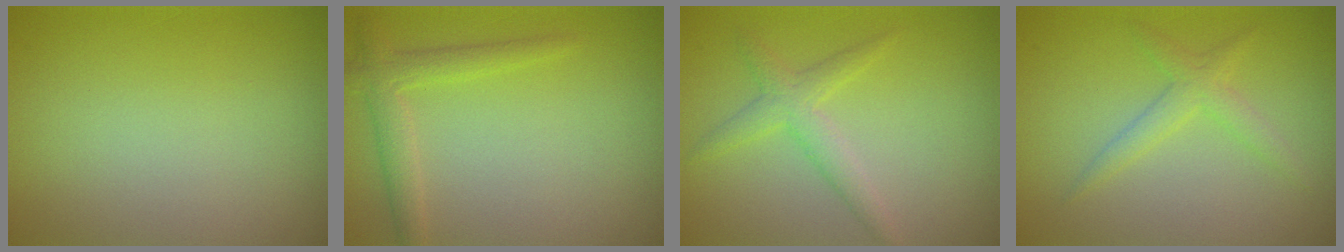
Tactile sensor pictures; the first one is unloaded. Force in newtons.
{"total": 2.3, "press": 2.3, "slide": 0.1}
{"total": 2.3, "press": 2.3, "slide": 0.2}
{"total": 1.9, "press": 1.9, "slide": 0.0}